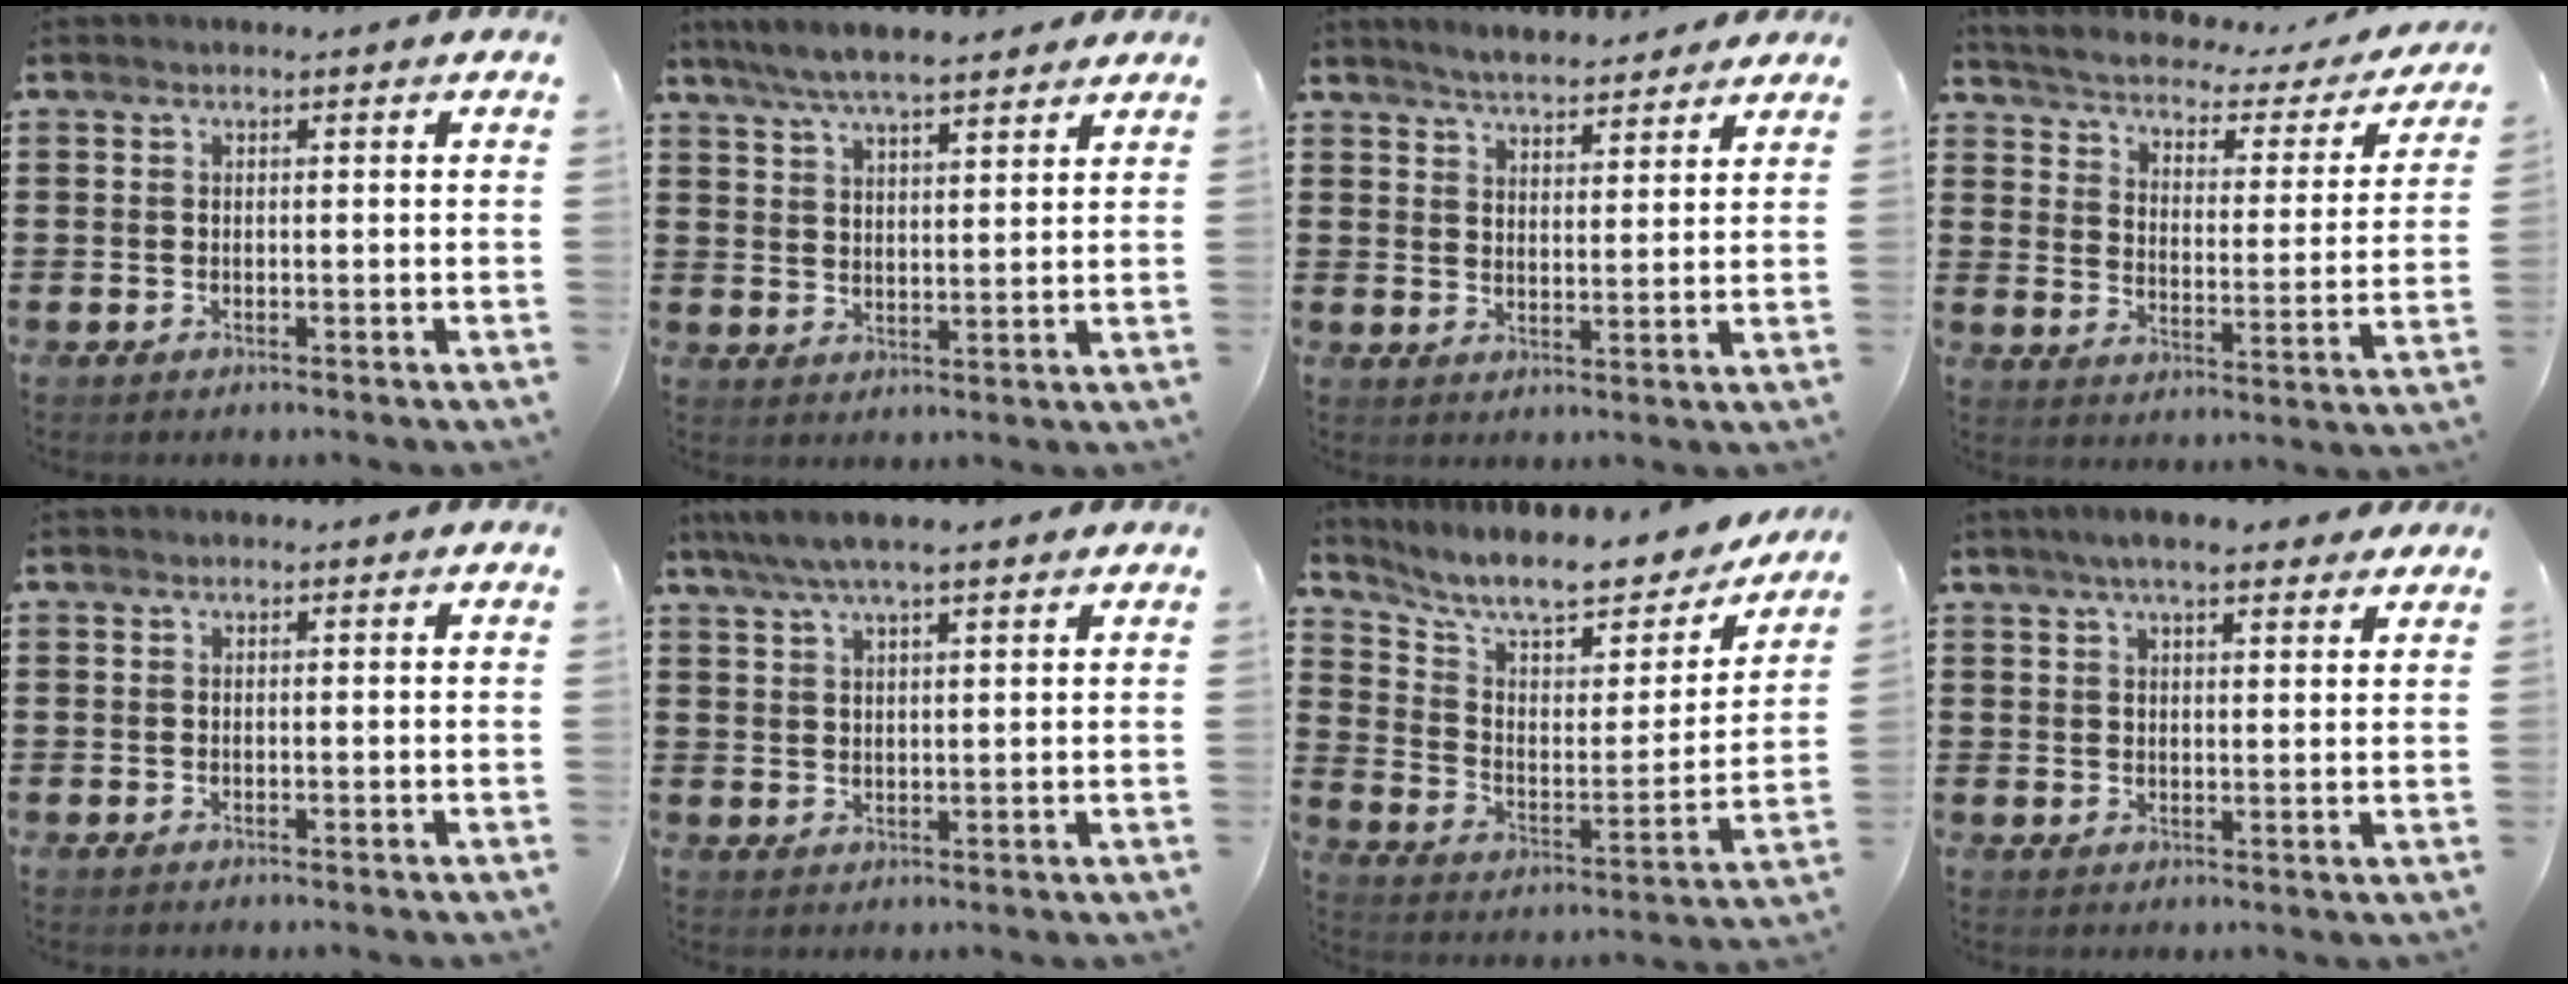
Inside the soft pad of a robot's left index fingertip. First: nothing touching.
{"total": 6.3, "force": [5.6, 0.9, 2.7], "torque": [-0.070, -0.012, 0.101]}
{"total": 4.1, "force": [4.0, 0.6, 0.4], "torque": [-0.022, -0.012, 0.073]}
{"total": 2.3, "force": [2.0, 0.5, 1.0], "torque": [-0.037, -0.025, 0.021]}
{"total": 0.0}
{"total": 5.1, "force": [4.0, 0.8, 3.1], "torque": [-0.069, -0.002, 0.071]}
{"total": 10.0, "force": [8.8, 1.7, 4.6], "torque": [-0.112, -0.062, 0.146]}
{"total": 6.0, "force": [4.9, 1.1, 3.2], "torque": [-0.073, -0.002, 0.088]}